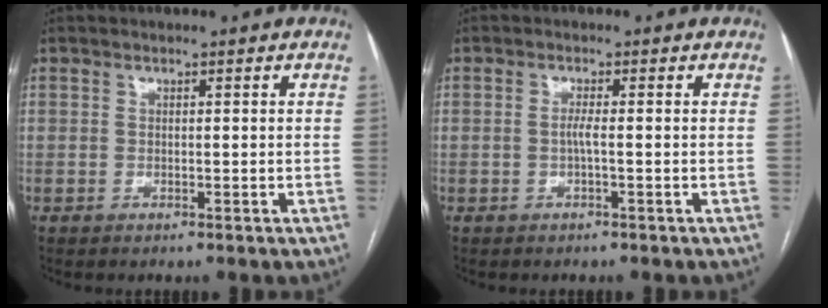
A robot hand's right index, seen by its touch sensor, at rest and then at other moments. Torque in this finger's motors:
{"motor_torque": [0.29, -0.13, 0.23, 0.04]}